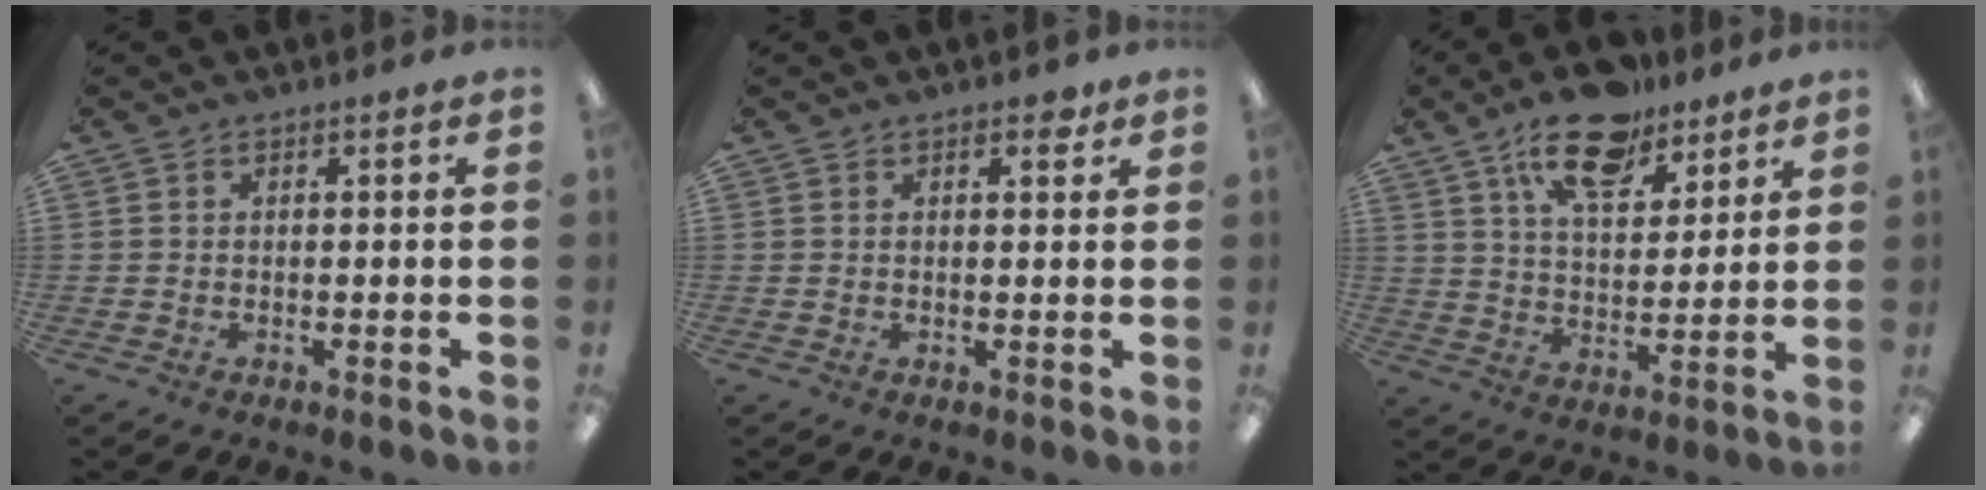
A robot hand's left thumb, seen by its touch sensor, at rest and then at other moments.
{"total": 2.4, "force": [1.6, 1.2, 1.4], "torque": [-0.005, -0.006, 0.022]}
{"total": 14.7, "force": [10.5, 6.5, 7.9], "torque": [-0.119, -0.050, 0.184]}